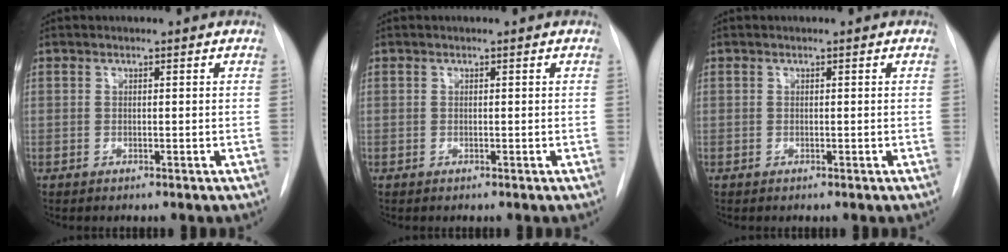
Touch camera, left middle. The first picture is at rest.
{"total": 0.0}
{"total": 0.0}